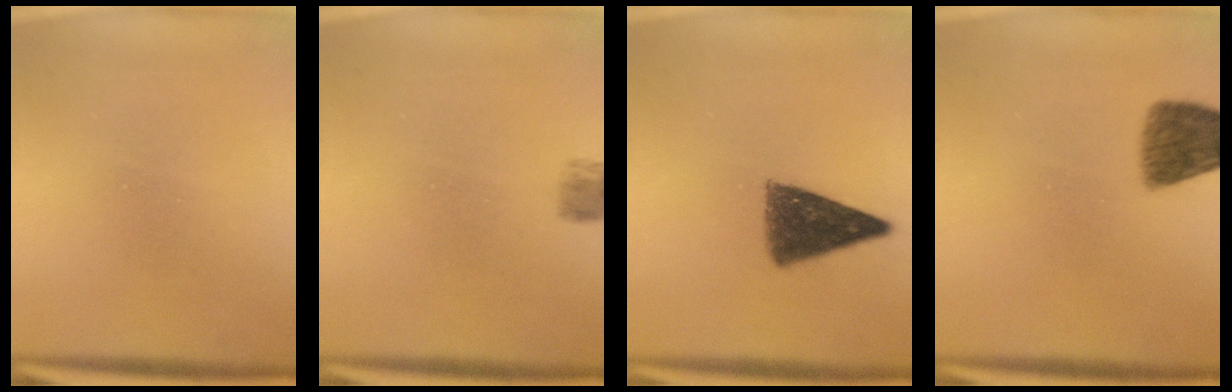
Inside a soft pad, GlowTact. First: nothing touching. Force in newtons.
{"total": 2.6}
{"total": 8.9}
{"total": 7.5}